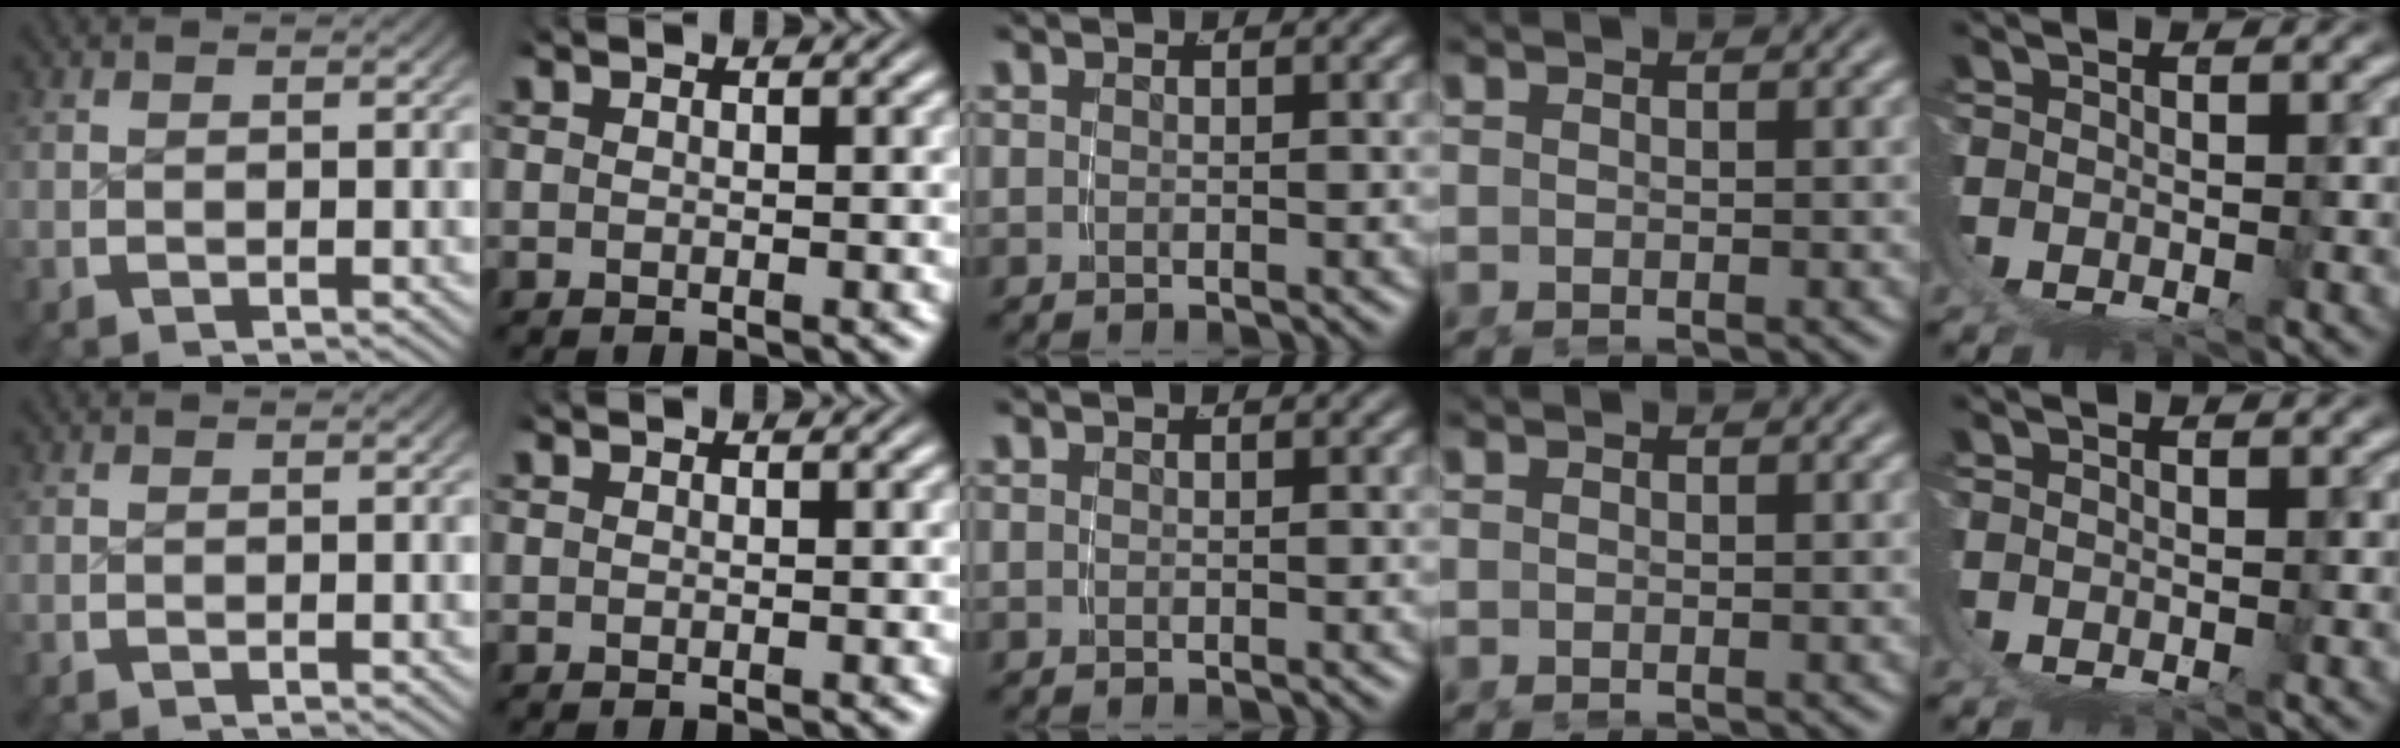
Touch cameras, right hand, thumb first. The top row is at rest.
{}